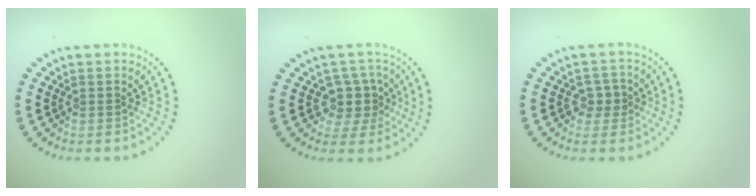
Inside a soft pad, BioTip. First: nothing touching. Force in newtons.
{"total": 2.9, "press": 2.3, "slide": 1.7}
{"total": 1.7, "press": 1.6, "slide": 0.5}